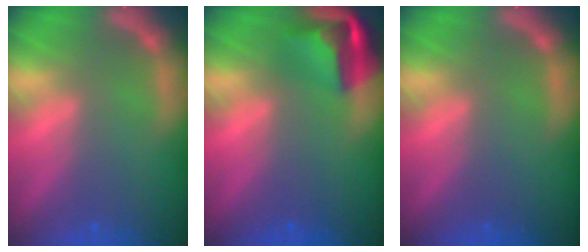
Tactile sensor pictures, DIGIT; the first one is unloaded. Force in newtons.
{"total": 5.9}
{"total": 0.0}